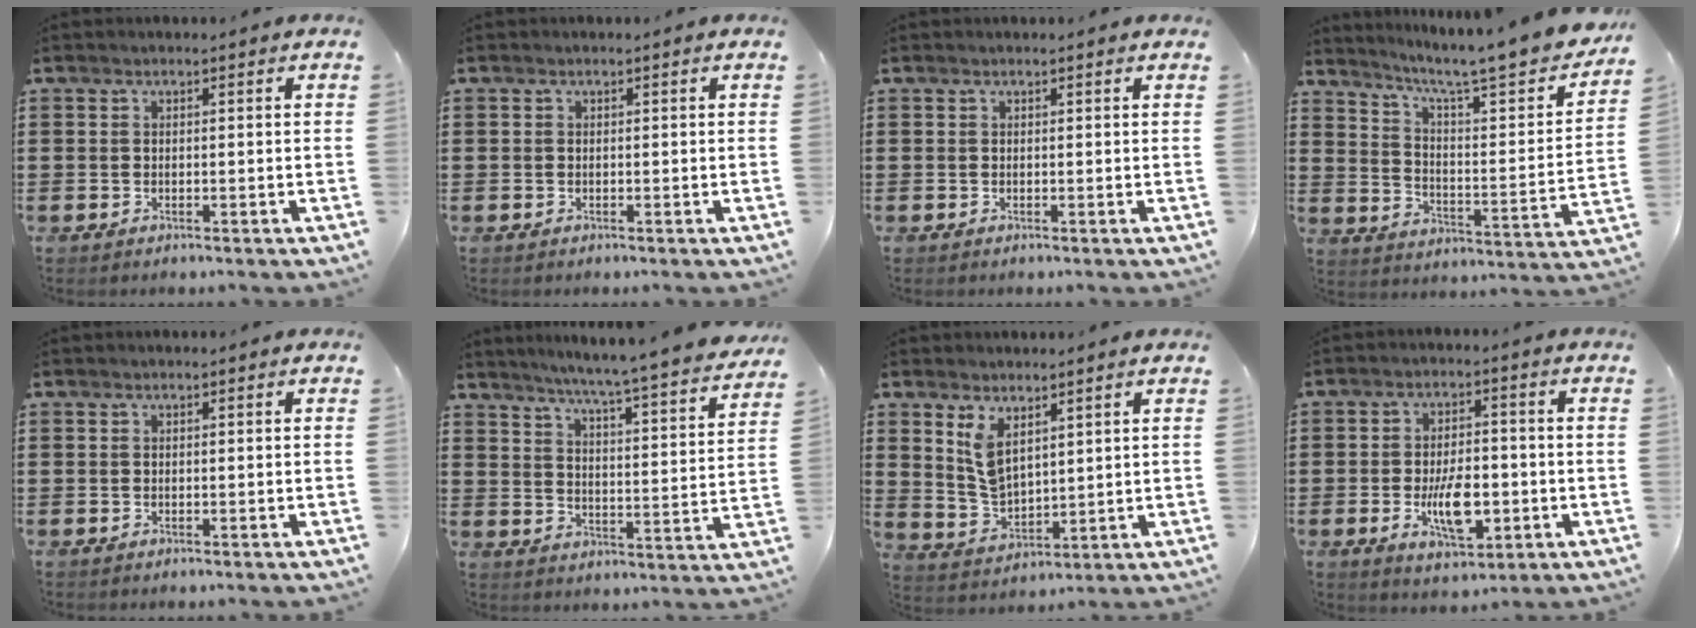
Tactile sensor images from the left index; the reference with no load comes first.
{"total": 0.0}
{"total": 0.0}
{"total": 6.8, "force": [5.7, 0.4, 3.7], "torque": [-0.083, -0.049, 0.084]}
{"total": 0.0}
{"total": 5.3, "force": [4.8, -1.1, 1.8], "torque": [-0.060, -0.047, 0.073]}
{"total": 5.7, "force": [3.4, 3.0, 3.5], "torque": [-0.079, -0.009, 0.060]}
{"total": 8.2, "force": [-2.0, 4.0, 6.9], "torque": [-0.113, -0.002, -0.038]}